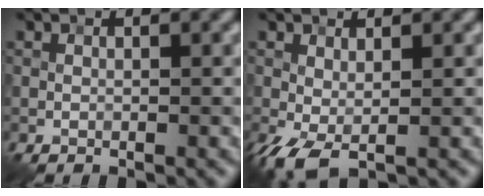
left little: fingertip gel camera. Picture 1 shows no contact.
{"total": 2.9, "force": [-0.8, 1.2, 2.5], "torque": [-0.064, -0.003, -0.017]}